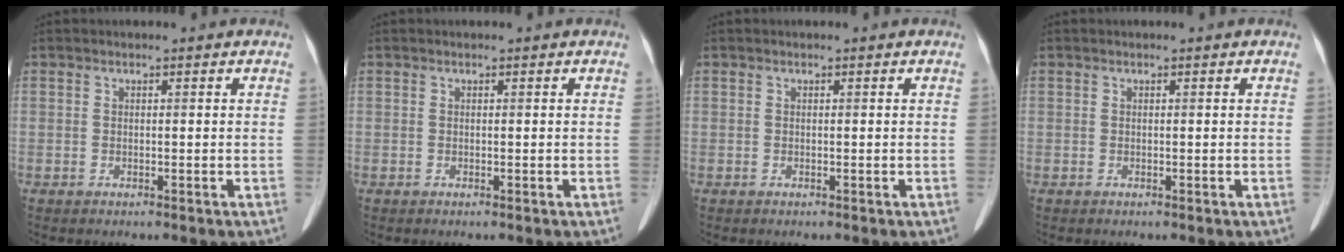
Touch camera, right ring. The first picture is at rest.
{"total": 0.0}
{"total": 0.0}
{"total": 0.0}